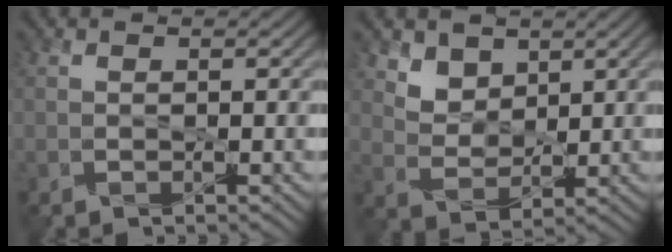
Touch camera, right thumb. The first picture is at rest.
{"total": 4.7, "force": [3.2, 2.9, 1.8], "torque": [-0.058, -0.028, 0.072]}